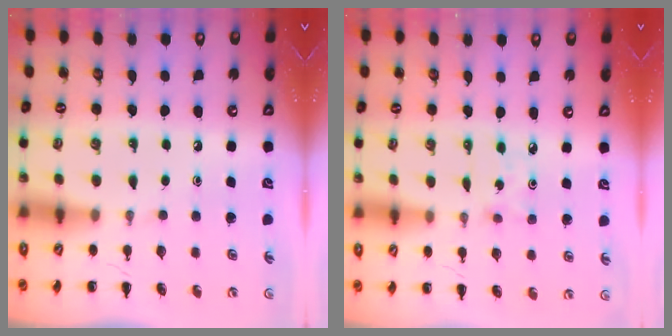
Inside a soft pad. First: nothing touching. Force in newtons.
{"total": 1.7, "press": 1.6, "slide": 0.6}